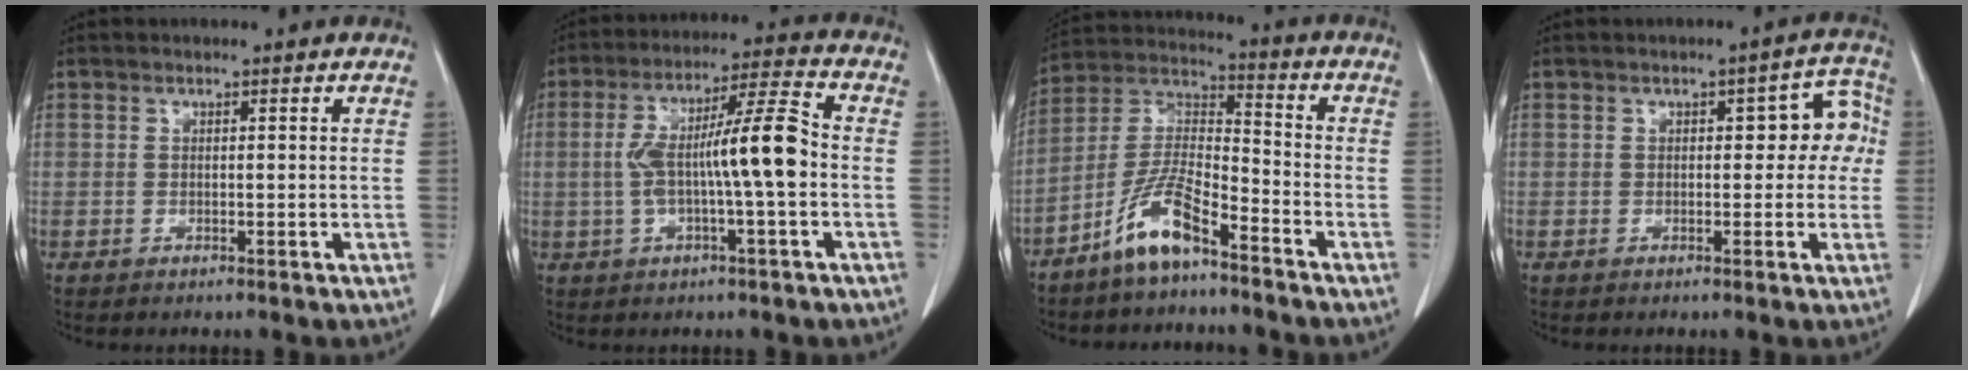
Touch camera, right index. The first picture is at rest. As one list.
[{"total": 11.5, "force": [-1.0, 0.7, 11.5], "torque": [-0.208, 0.026, -0.020]}, {"total": 9.9, "force": [-6.8, 2.0, 6.9], "torque": [-0.152, 0.001, -0.137]}, {"total": 6.0, "force": [0.5, 3.0, 5.2], "torque": [-0.045, 0.037, 0.004]}]